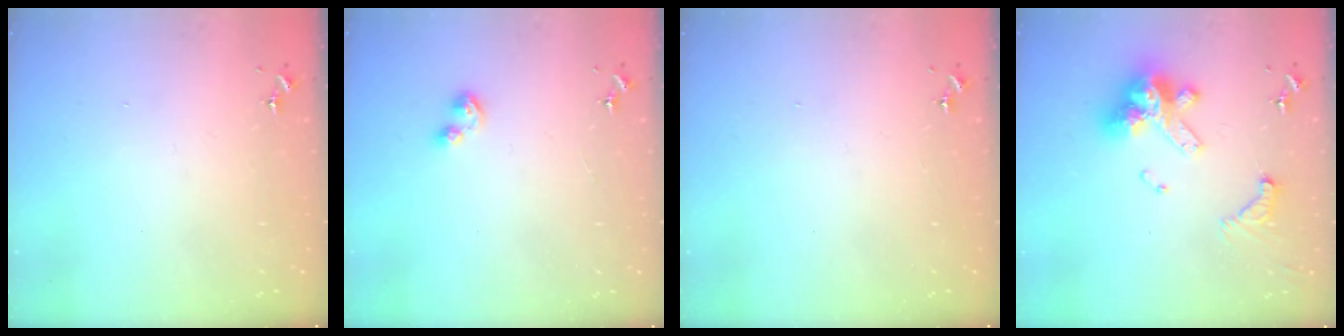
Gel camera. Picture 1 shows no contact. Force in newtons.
{"total": 6.5, "press": 6.5, "slide": 0.7}
{"total": 0.0}
{"total": 17.1, "press": 17.0, "slide": 1.9}